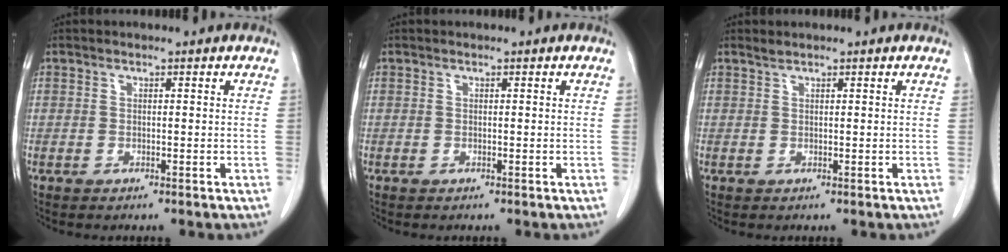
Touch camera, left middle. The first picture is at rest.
{"total": 0.0}
{"total": 0.6, "force": [0.6, -0.1, 0.1], "torque": [-0.007, 0.001, 0.015]}